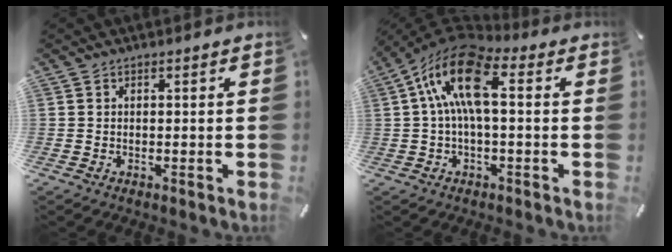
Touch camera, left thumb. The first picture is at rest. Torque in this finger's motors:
{"motor_torque": [0.25, 2.07, 2.20, -0.57, 0.68]}